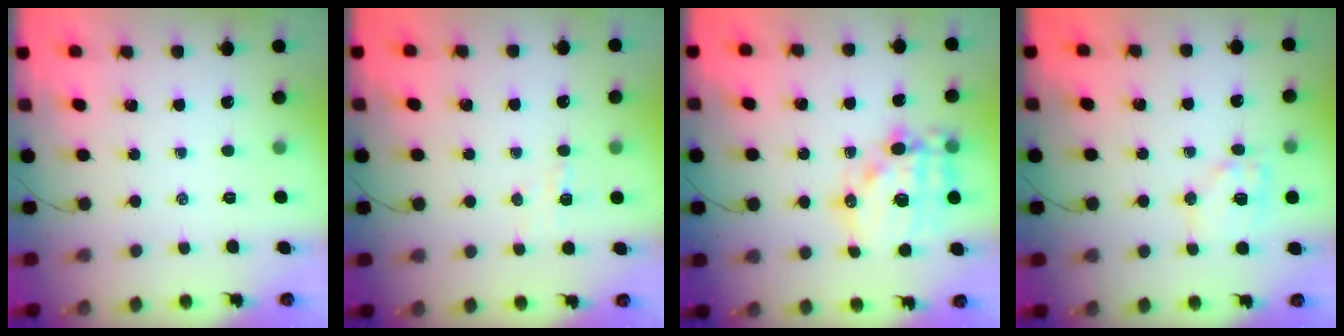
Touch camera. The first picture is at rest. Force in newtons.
{"total": 2.9, "press": 2.8, "slide": 0.8}
{"total": 16.9, "press": 16.5, "slide": 3.5}
{"total": 10.1, "press": 10.0, "slide": 1.5}